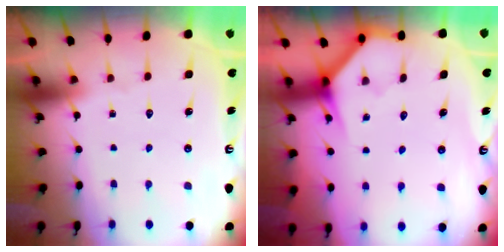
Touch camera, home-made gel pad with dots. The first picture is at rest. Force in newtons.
{"total": 3.7, "press": 3.7, "slide": 0.2}